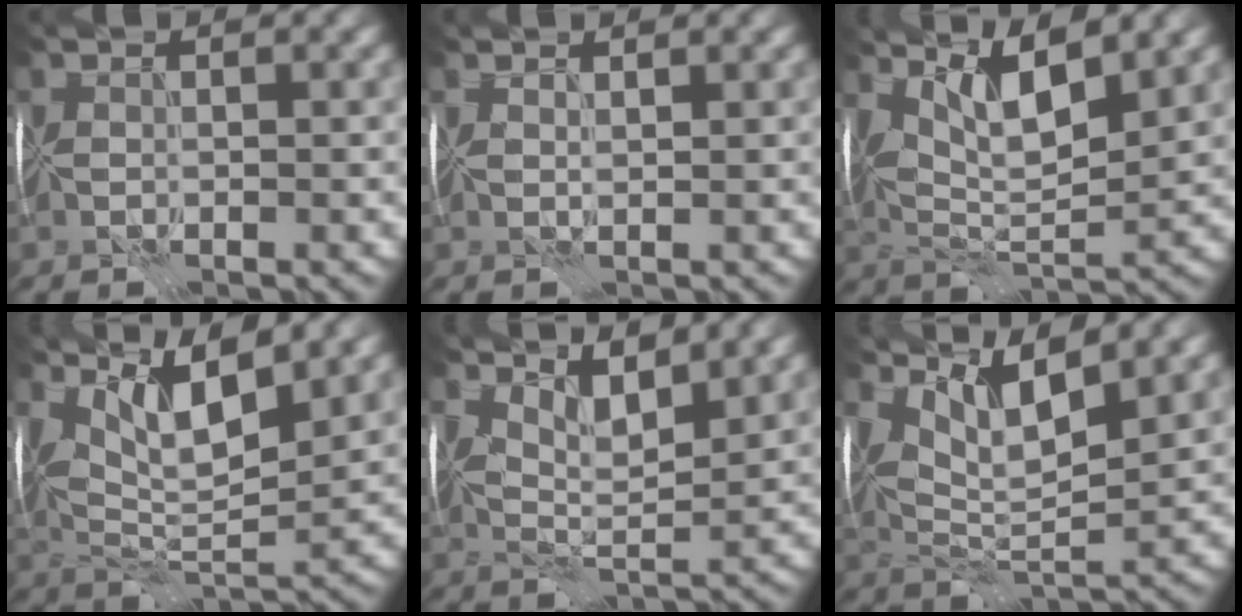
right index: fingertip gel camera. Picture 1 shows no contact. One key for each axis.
{"total": 1.2, "fx": 1.1, "fy": 0.0, "fz": 0.5, "tx": -0.011, "ty": -0.002, "tz": 0.014}
{"total": 7.1, "fx": 3.4, "fy": 2.3, "fz": 5.8, "tx": -0.110, "ty": -0.002, "tz": 0.062}
{"total": 8.0, "fx": 4.1, "fy": 2.4, "fz": 6.4, "tx": -0.118, "ty": -0.002, "tz": 0.076}
{"total": 4.9, "fx": 3.2, "fy": 1.4, "fz": 3.5, "tx": -0.066, "ty": 0.001, "tz": 0.053}
{"total": 6.9, "fx": 3.8, "fy": 2.2, "fz": 5.4, "tx": -0.103, "ty": 0.000, "tz": 0.071}